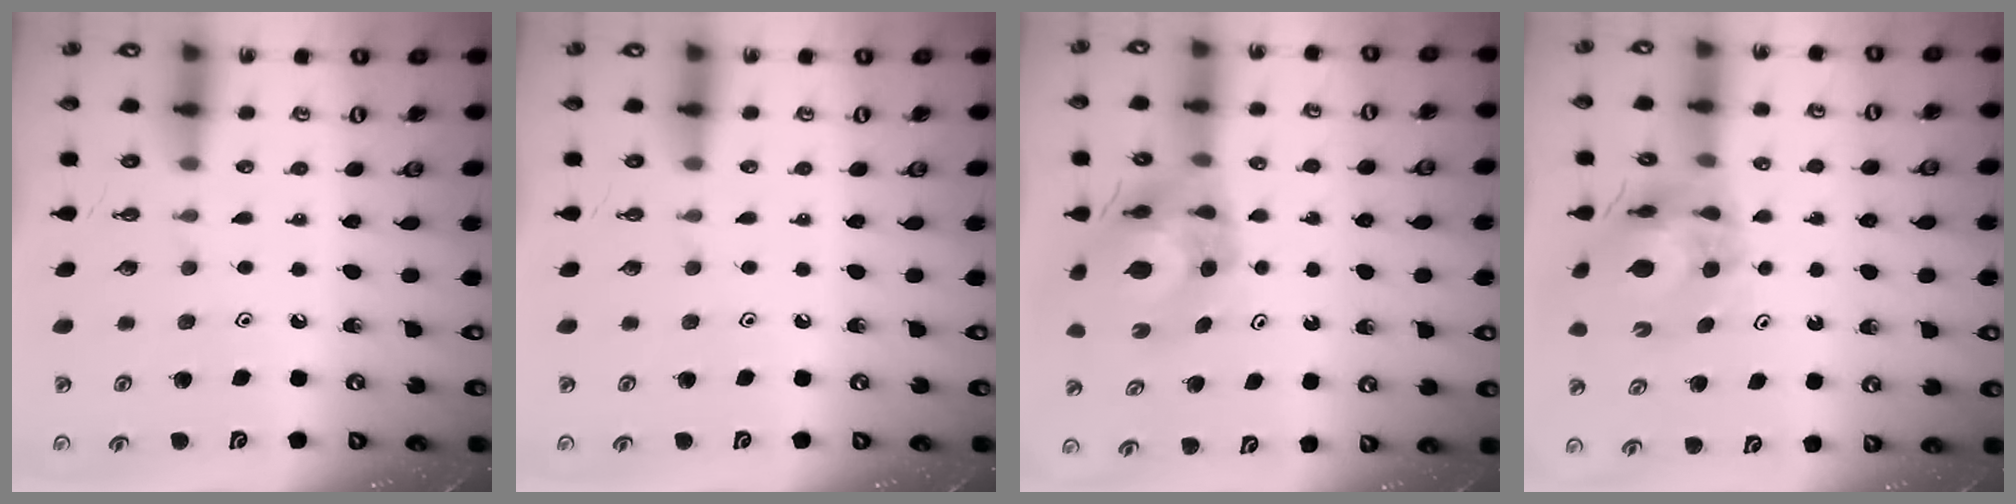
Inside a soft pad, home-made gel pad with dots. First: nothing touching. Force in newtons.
{"total": 0.0}
{"total": 8.0, "press": 7.9, "slide": 0.9}
{"total": 11.5, "press": 11.4, "slide": 1.3}